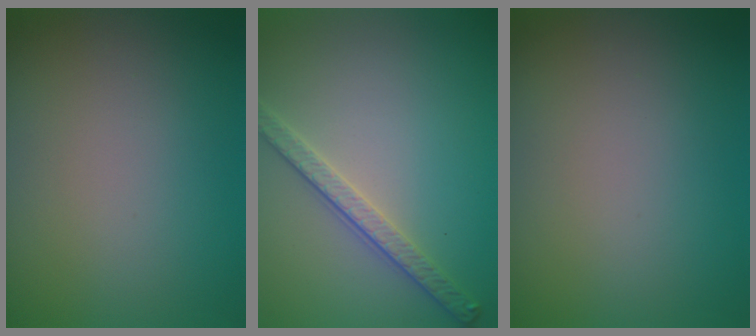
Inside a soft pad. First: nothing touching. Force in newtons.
{"total": 2.8, "press": 2.7, "slide": 0.8}
{"total": 0.0}